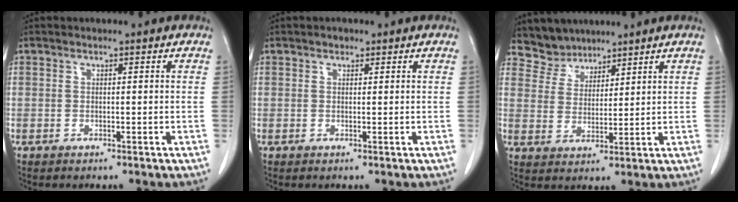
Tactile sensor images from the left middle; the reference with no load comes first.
{"total": 0.7, "force": [0.5, 0.5, 0.2], "torque": [-0.004, 0.000, 0.005]}
{"total": 5.0, "force": [4.5, 2.0, -0.6], "torque": [0.012, 0.006, 0.093]}